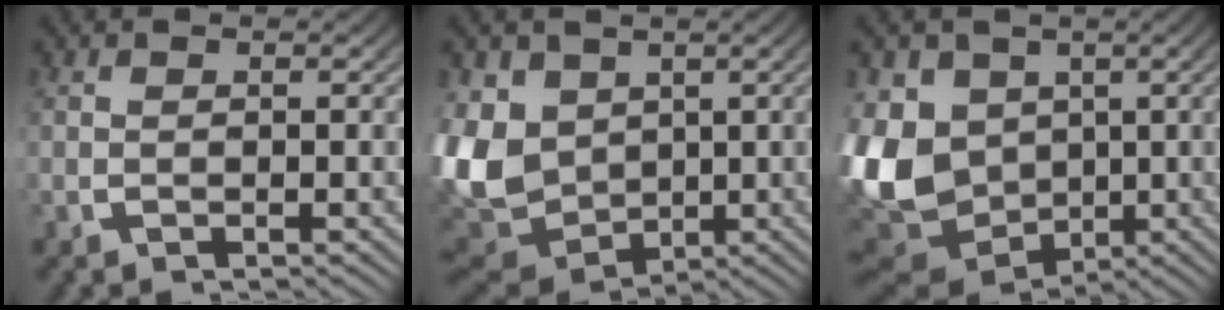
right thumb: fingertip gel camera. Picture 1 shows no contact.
{"total": 11.9, "force": [-1.4, 9.5, 7.0], "torque": [-0.206, -0.063, 0.006]}
{"total": 14.8, "force": [-2.4, 12.0, 8.3], "torque": [-0.234, -0.066, -0.015]}